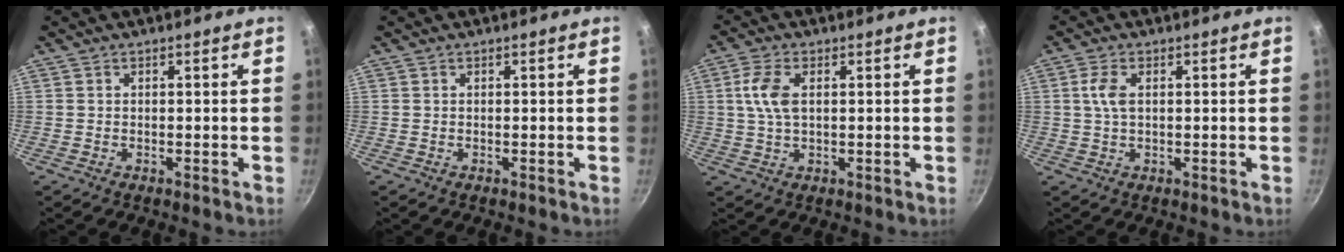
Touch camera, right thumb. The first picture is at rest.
{"total": 0.0}
{"total": 6.2, "force": [1.2, 3.2, 5.1], "torque": [-0.104, 0.005, 0.024]}
{"total": 2.7, "force": [0.2, 1.1, 2.5], "torque": [-0.061, 0.006, 0.002]}